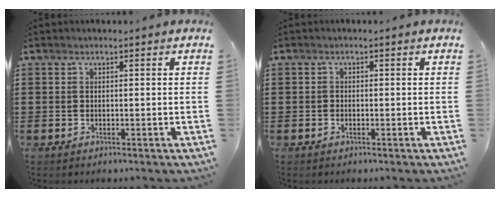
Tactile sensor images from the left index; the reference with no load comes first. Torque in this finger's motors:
{"motor_torque": [-0.15, 0.04, -0.08, -0.01]}